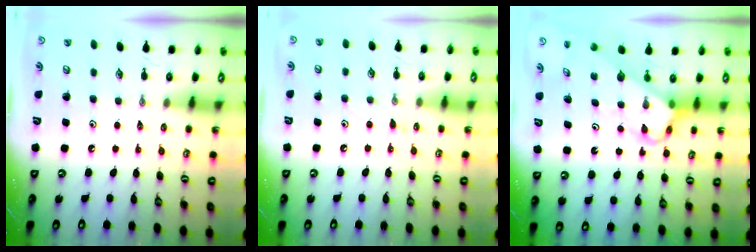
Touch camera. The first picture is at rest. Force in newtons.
{"total": 5.3, "press": 5.3, "slide": 0.6}
{"total": 3.8, "press": 3.8, "slide": 0.2}